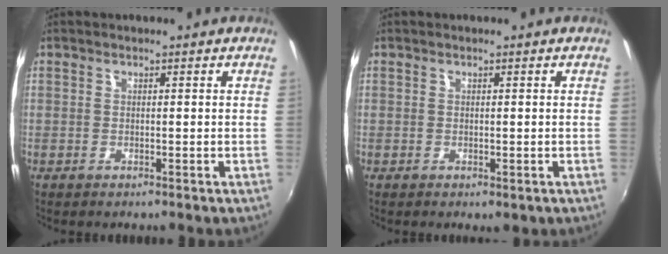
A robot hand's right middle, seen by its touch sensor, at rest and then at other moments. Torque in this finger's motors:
{"motor_torque": [0.02, -0.11, -0.03, 0.00]}